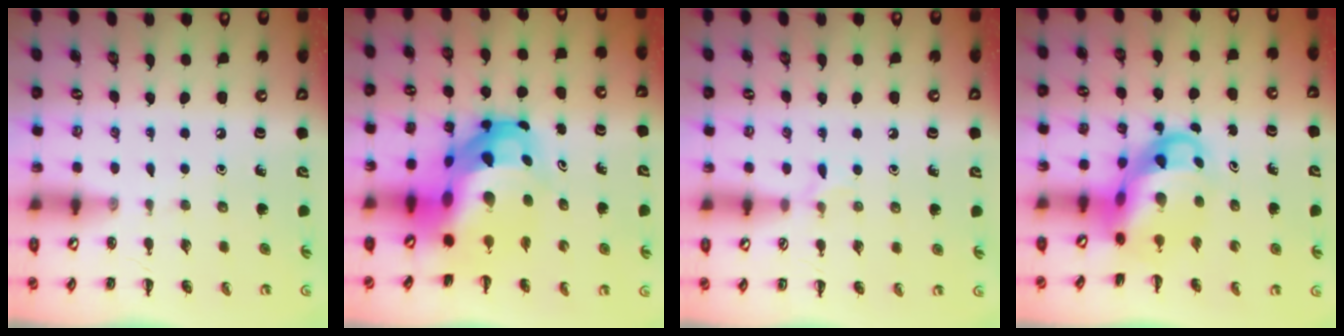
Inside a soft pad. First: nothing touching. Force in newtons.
{"total": 16.3, "press": 15.7, "slide": 4.2}
{"total": 5.2, "press": 4.9, "slide": 1.8}
{"total": 7.1, "press": 6.8, "slide": 2.1}